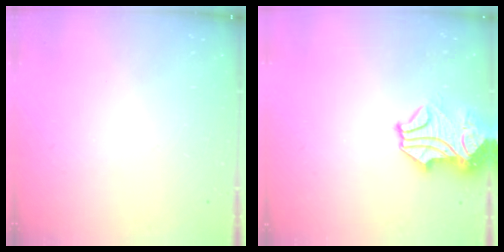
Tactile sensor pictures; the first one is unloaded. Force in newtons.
{"total": 2.0, "press": 1.4, "slide": 1.5}